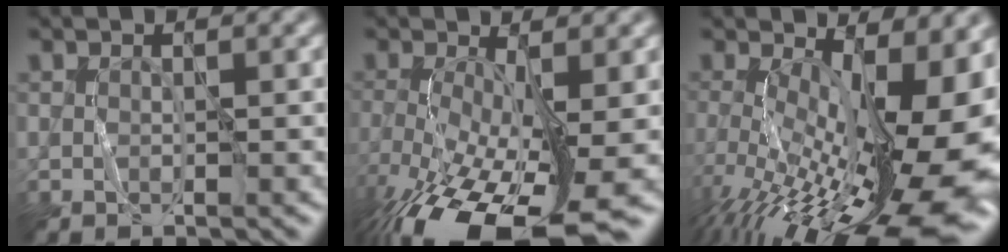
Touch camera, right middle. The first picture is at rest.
{"total": 13.2, "force": [-6.3, 4.2, 10.8], "torque": [-0.203, -0.037, -0.104]}
{"total": 19.0, "force": [-4.2, 7.4, 17.0], "torque": [-0.254, -0.022, -0.059]}